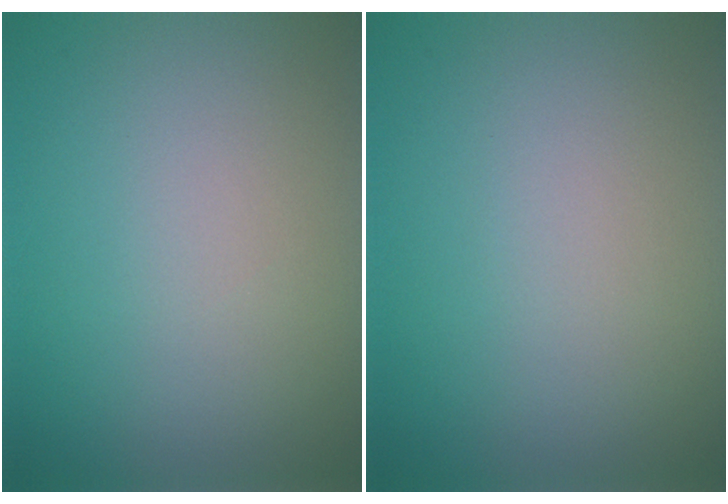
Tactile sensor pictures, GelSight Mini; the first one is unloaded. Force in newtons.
{"total": 0.0}